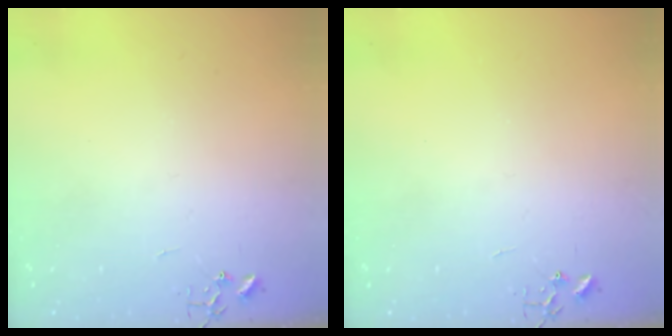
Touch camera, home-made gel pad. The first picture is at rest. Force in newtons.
{"total": 0.0}